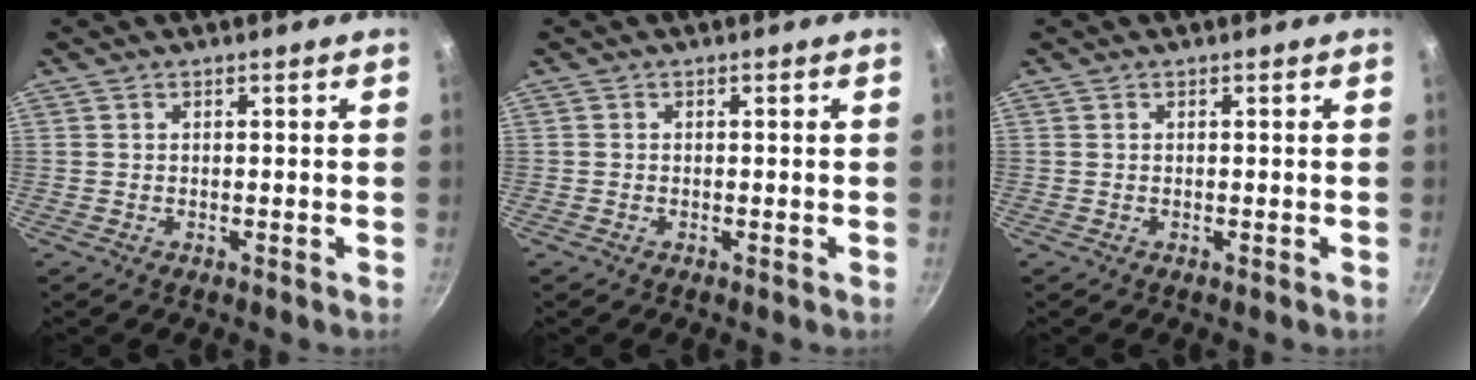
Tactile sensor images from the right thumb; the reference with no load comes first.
{"total": 0.0}
{"total": 0.0}